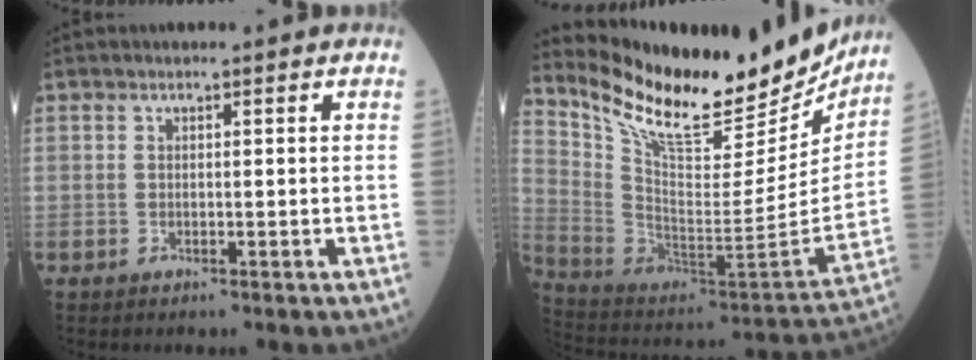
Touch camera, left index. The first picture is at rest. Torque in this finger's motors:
{"motor_torque": [0.74, -0.98, 0.17, 0.07]}